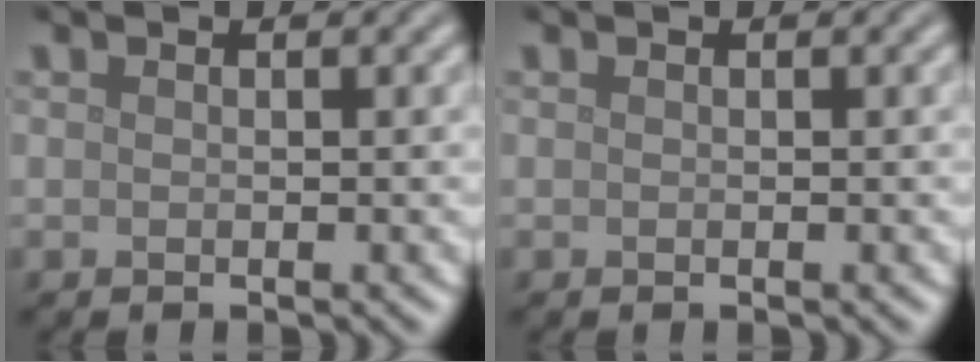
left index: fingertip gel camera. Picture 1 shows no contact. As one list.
[{"total": 0.0}]